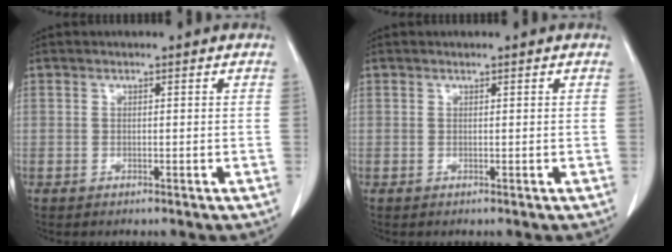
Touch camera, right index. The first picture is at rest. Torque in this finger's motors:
{"motor_torque": [0.09, 0.00, -0.02, 0.01]}